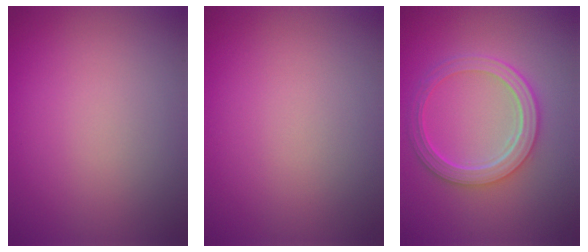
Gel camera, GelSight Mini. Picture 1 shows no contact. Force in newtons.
{"total": 0.0}
{"total": 4.9, "press": 3.9, "slide": 3.0}